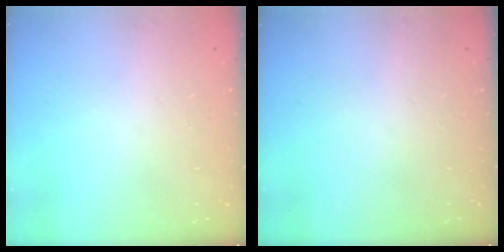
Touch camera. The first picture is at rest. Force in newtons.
{"total": 0.0}